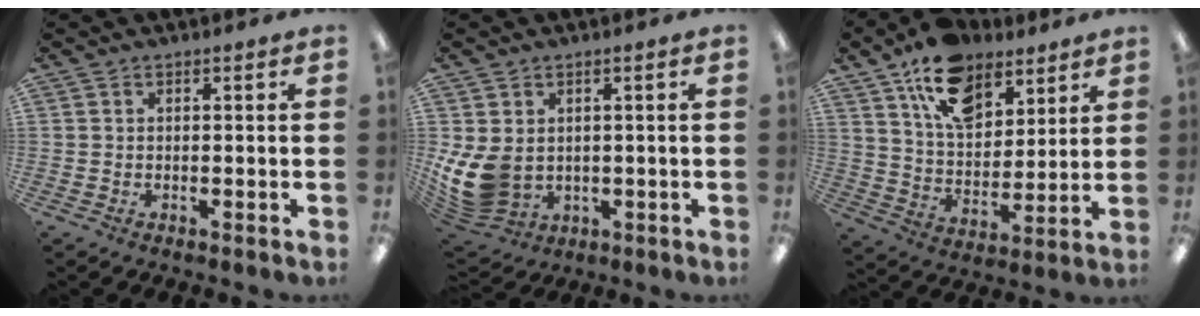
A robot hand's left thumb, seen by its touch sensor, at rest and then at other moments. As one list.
[{"total": 10.2, "force": [0.6, 7.8, 6.5], "torque": [-0.152, -0.010, 0.017]}, {"total": 15.9, "force": [10.5, 9.1, 7.6], "torque": [-0.125, -0.047, 0.192]}]